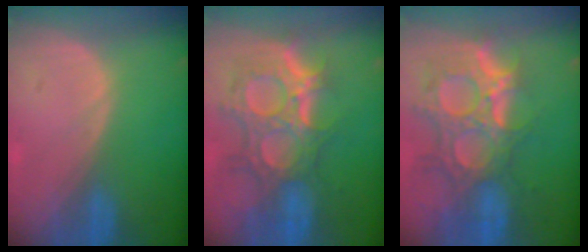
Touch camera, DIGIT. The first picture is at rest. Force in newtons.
{"total": 11.9, "press": 10.7, "slide": 5.3}
{"total": 13.1, "press": 11.2, "slide": 6.8}